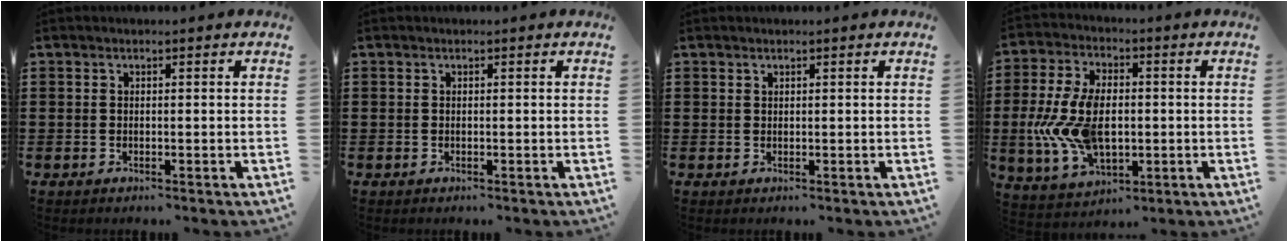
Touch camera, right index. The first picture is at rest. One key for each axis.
{"total": 0.0}
{"total": 0.6, "fx": 0.4, "fy": 0.4, "fz": 0.1, "tx": -0.003, "ty": 0.001, "tz": 0.009}
{"total": 11.8, "fx": -1.0, "fy": 6.9, "fz": 9.5, "tx": -0.223, "ty": -0.002, "tz": -0.017}